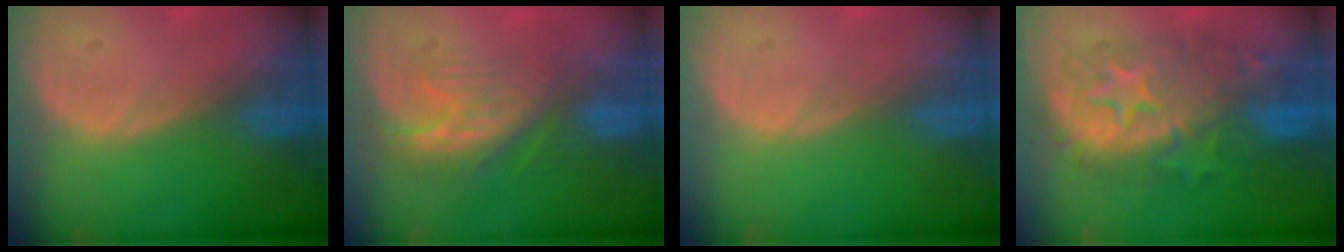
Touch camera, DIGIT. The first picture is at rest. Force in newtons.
{"total": 7.6, "press": 7.1, "slide": 2.7}
{"total": 0.0}
{"total": 11.2, "press": 11.1, "slide": 0.8}